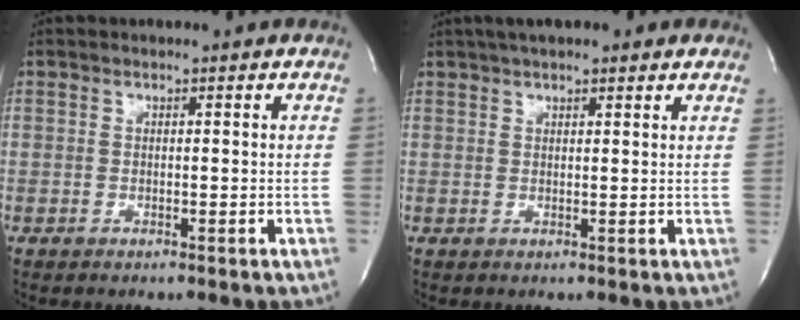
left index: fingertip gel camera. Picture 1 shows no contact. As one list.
[{"total": 7.8, "force": [6.0, 1.8, 4.7], "torque": [-0.073, 0.031, 0.086]}]